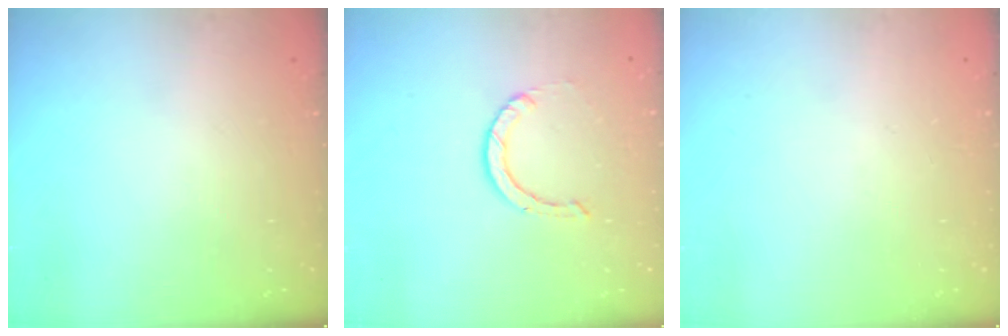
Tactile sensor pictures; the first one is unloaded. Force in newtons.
{"total": 0.9, "press": 0.9, "slide": 0.1}
{"total": 0.0}